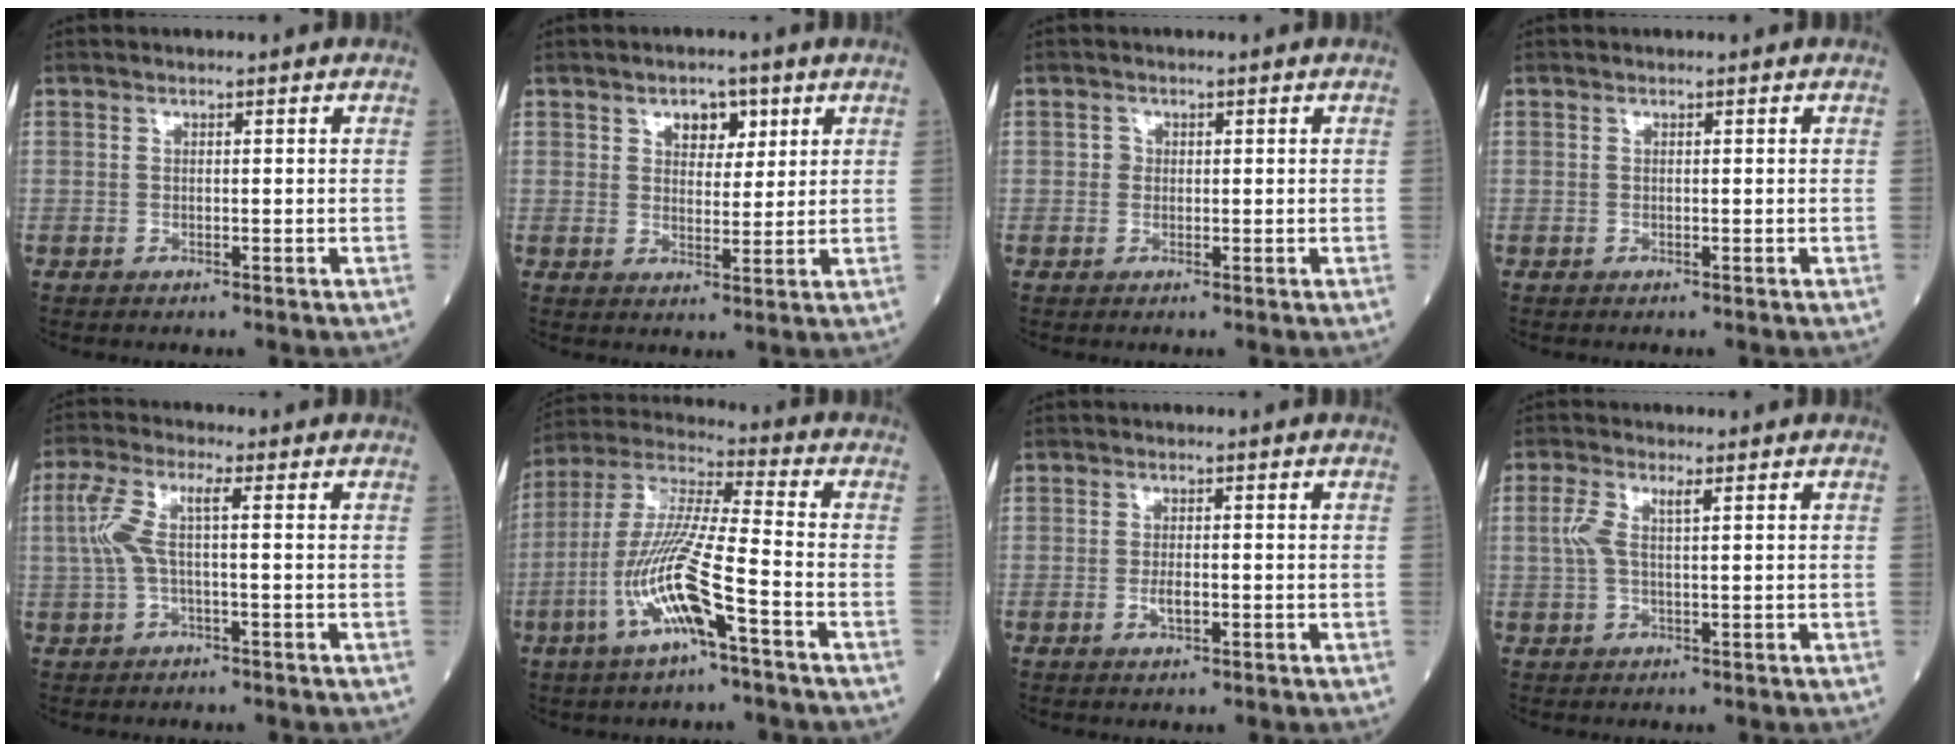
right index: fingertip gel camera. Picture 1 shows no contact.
{"total": 4.5, "force": [2.3, 2.6, 2.8], "torque": [-0.035, 0.005, 0.035]}
{"total": 0.6, "force": [0.1, 0.4, 0.4], "torque": [-0.013, 0.007, 0.003]}
{"total": 0.0}
{"total": 5.7, "force": [0.5, 1.3, 5.6], "torque": [-0.143, 0.027, 0.008]}
{"total": 14.1, "force": [-5.3, 1.1, 13.1], "torque": [-0.273, -0.003, -0.104]}
{"total": 2.0, "force": [-0.6, 0.7, 1.8], "torque": [-0.034, 0.000, -0.006]}
{"total": 3.8, "force": [1.1, 1.0, 3.5], "torque": [-0.093, 0.018, 0.023]}